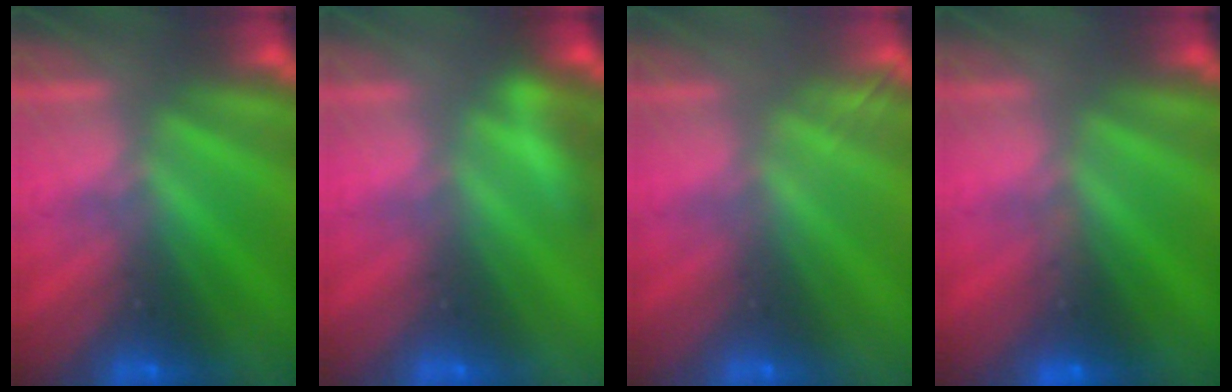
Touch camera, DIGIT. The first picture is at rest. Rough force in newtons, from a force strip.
{"total": 2.8}
{"total": 2.1}
{"total": 3.0}